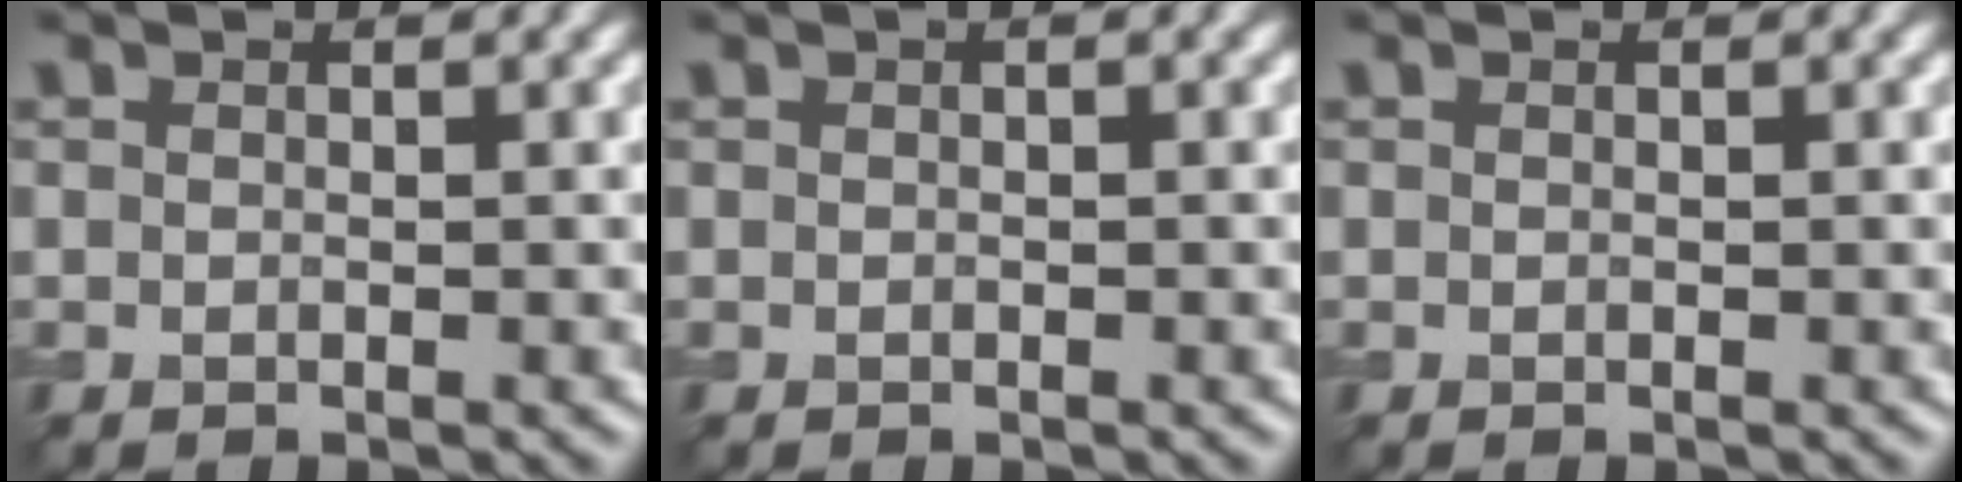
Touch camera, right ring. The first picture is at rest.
{"total": 0.5, "force": [0.2, 0.2, 0.4], "torque": [-0.013, 0.001, -0.001]}
{"total": 0.0}